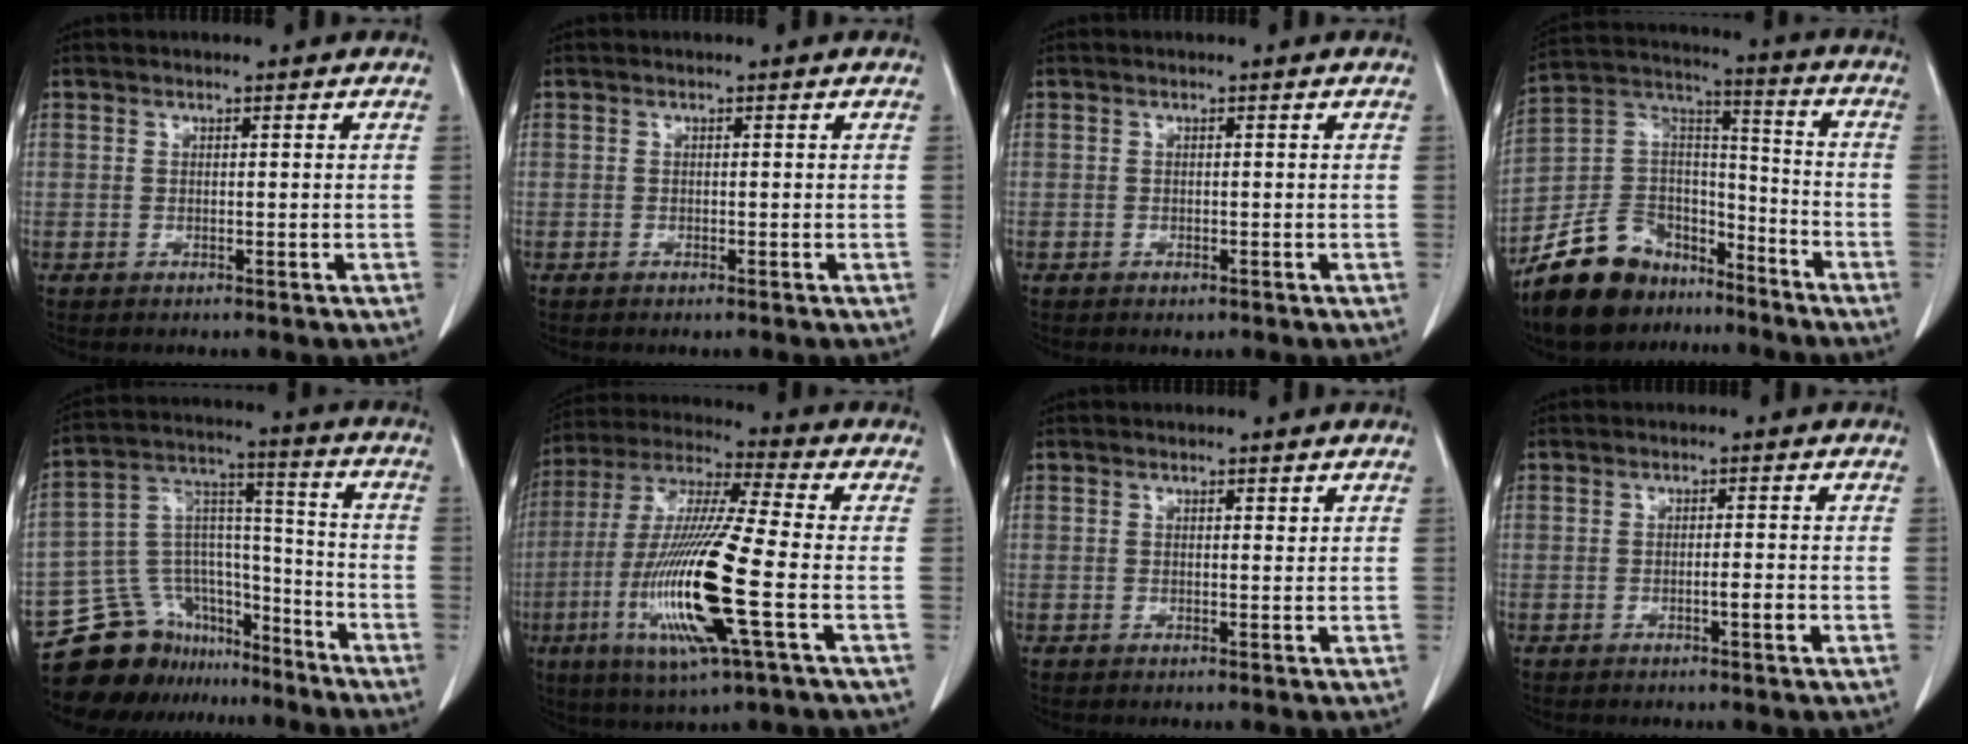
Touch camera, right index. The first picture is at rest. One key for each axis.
{"total": 0.0}
{"total": 0.7, "fx": -0.4, "fy": 0.4, "fz": 0.4, "tx": -0.008, "ty": -0.001, "tz": -0.003}
{"total": 14.8, "fx": -11.4, "fy": 8.2, "fz": 4.7, "tx": -0.095, "ty": 0.055, "tz": -0.201}
{"total": 14.8, "fx": -12.4, "fy": 7.6, "fz": 2.6, "tx": -0.045, "ty": 0.079, "tz": -0.213}
{"total": 18.5, "fx": -4.8, "fy": 0.8, "fz": 17.9, "tx": -0.372, "ty": -0.019, "tz": -0.092}
{"total": 0.5, "fx": 0.4, "fy": 0.1, "fz": 0.3, "tx": -0.007, "ty": -0.003, "tz": 0.004}
{"total": 1.8, "fx": -0.7, "fy": 0.0, "fz": 1.7, "tx": -0.027, "ty": -0.001, "tz": -0.012}